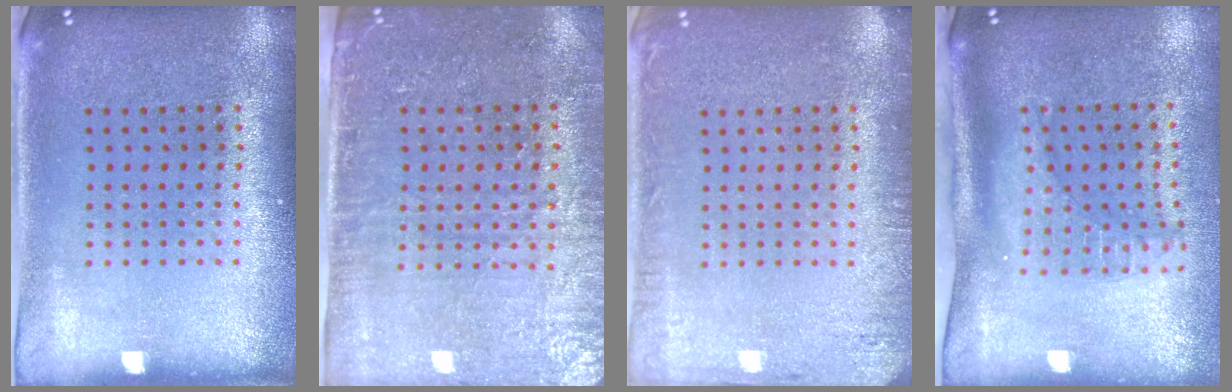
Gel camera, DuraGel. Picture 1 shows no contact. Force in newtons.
{"total": 3.4, "press": 3.2, "slide": 1.2}
{"total": 2.2, "press": 2.1, "slide": 0.3}
{"total": 2.2, "press": 1.7, "slide": 1.5}